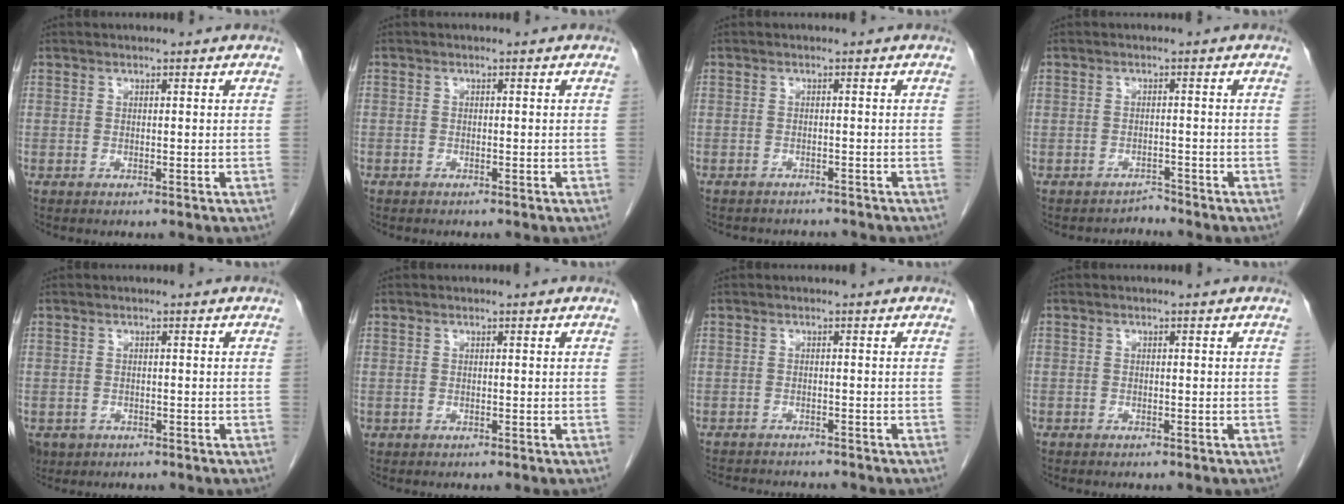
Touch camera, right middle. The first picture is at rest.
{"total": 0.7, "force": [-0.5, 0.4, 0.1], "torque": [-0.009, 0.002, -0.011]}
{"total": 6.3, "force": [-5.9, 2.0, 1.3], "torque": [-0.019, 0.000, -0.071]}
{"total": 1.9, "force": [-1.6, 0.1, -0.9], "torque": [0.018, -0.006, -0.024]}
{"total": 4.2, "force": [-2.4, 3.3, 1.1], "torque": [-0.021, 0.001, -0.036]}
{"total": 0.0}
{"total": 8.1, "force": [-7.7, 1.6, 2.2], "torque": [-0.037, -0.002, -0.105]}
{"total": 0.9, "force": [-0.7, 0.5, 0.2], "torque": [-0.010, 0.001, -0.013]}